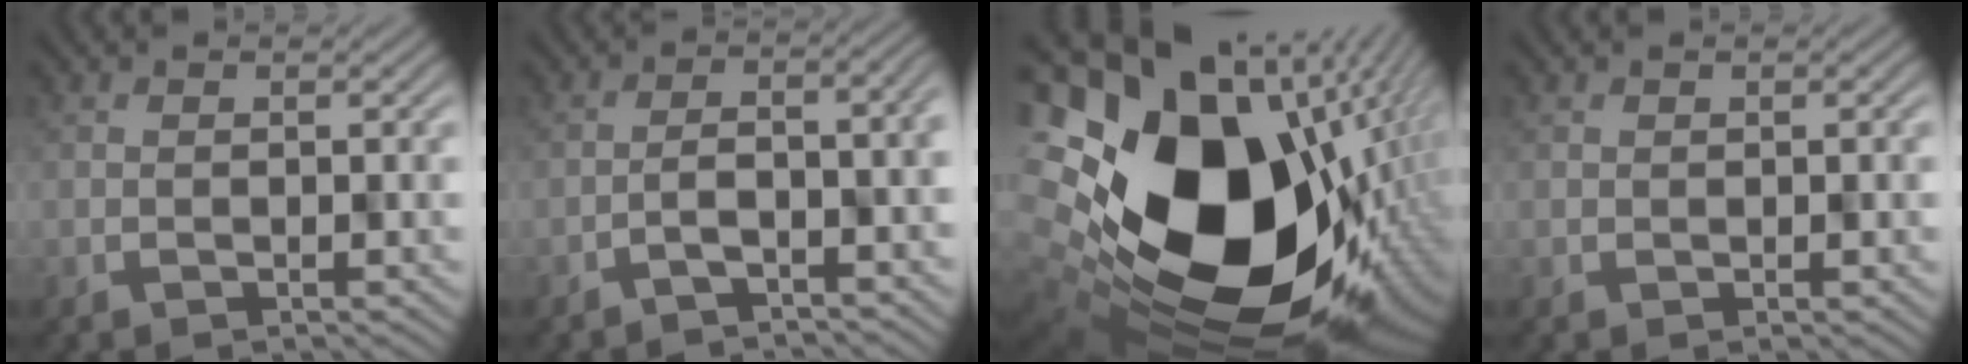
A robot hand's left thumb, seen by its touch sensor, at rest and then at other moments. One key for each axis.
{"total": 5.0, "fx": -2.9, "fy": 1.4, "fz": 3.9, "tx": -0.042, "ty": 0.006, "tz": -0.046}
{"total": 22.3, "fx": 2.2, "fy": 16.2, "fz": 15.1, "tx": -0.337, "ty": -0.100, "tz": 0.088}
{"total": 0.0}